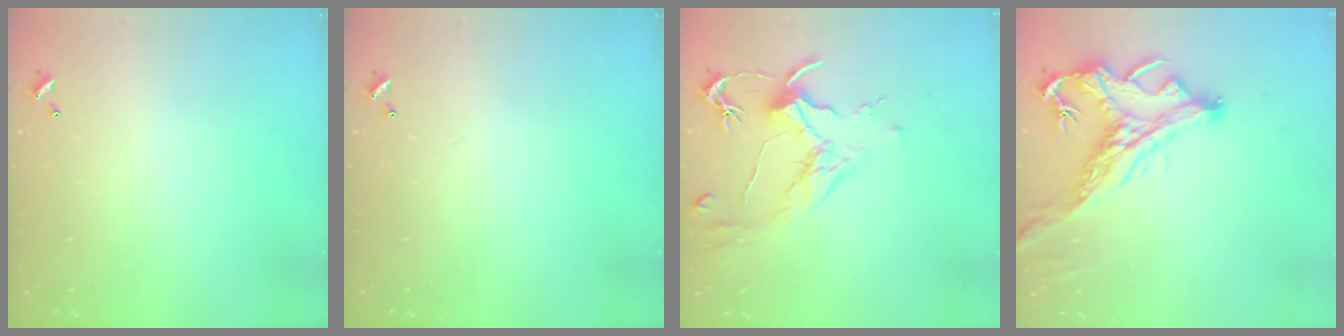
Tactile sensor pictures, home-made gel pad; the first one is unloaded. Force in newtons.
{"total": 0.0}
{"total": 1.7, "press": 1.4, "slide": 0.9}
{"total": 2.9, "press": 2.5, "slide": 1.4}